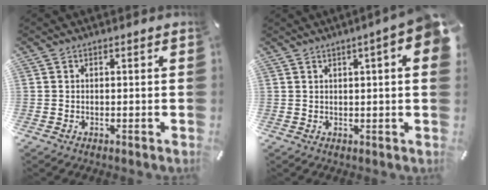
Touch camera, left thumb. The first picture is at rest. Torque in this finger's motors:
{"motor_torque": [2.54, 2.46, 1.46, -1.30, 0.11]}